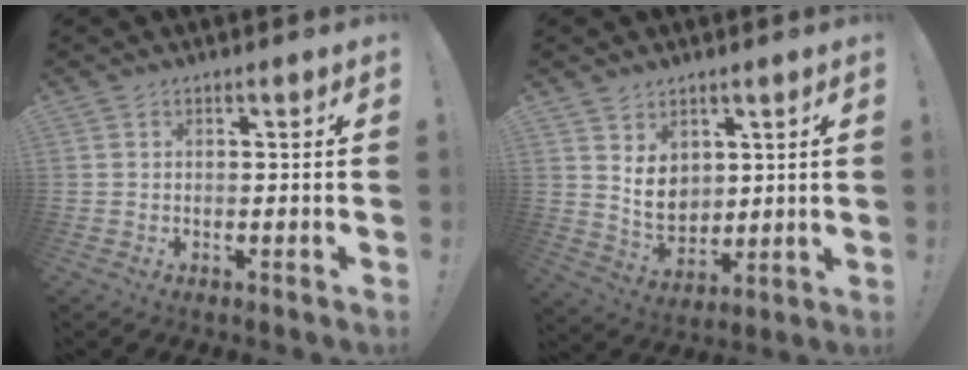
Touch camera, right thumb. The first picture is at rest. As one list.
[{"total": 8.6, "force": [3.9, 6.8, 3.4], "torque": [-0.042, -0.033, 0.081]}]